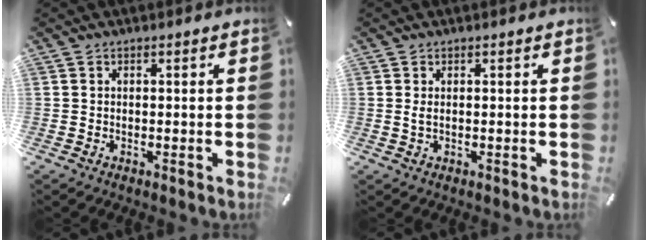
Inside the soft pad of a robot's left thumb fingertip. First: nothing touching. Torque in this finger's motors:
{"motor_torque": [0.17, 0.02, 0.20, 0.07, 0.03]}